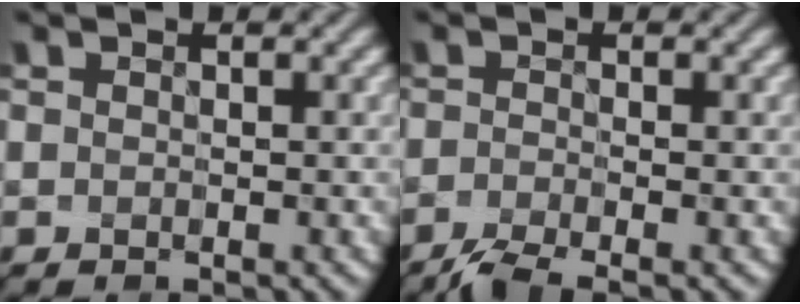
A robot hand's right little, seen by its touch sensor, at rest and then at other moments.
{"total": 3.7, "force": [-3.1, 0.5, 2.1], "torque": [-0.045, -0.005, -0.057]}